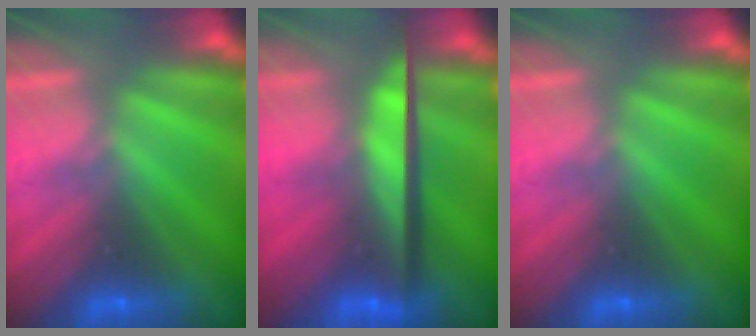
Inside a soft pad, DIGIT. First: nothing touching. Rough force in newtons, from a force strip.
{"total": 8.8}
{"total": 0.0}